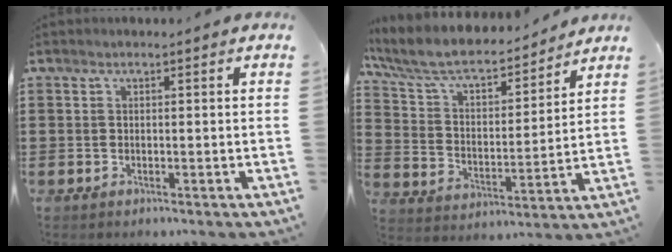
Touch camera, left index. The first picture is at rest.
{"total": 7.7, "force": [6.7, 1.9, 3.4], "torque": [-0.094, -0.043, 0.112]}